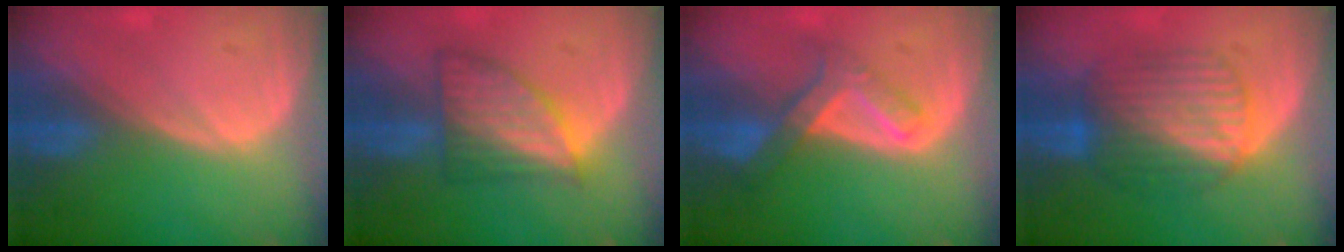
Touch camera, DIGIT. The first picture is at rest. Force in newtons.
{"total": 7.1, "press": 6.5, "slide": 3.0}
{"total": 6.9, "press": 5.8, "slide": 3.7}
{"total": 7.7, "press": 7.7, "slide": 0.2}